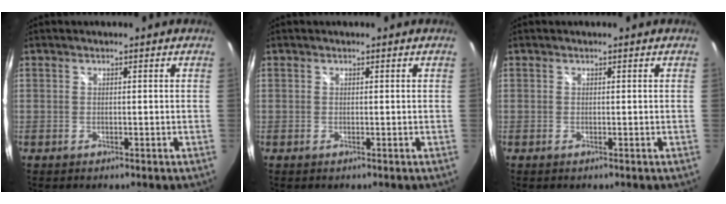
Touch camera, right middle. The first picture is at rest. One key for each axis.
{"total": 0.0}
{"total": 0.0}